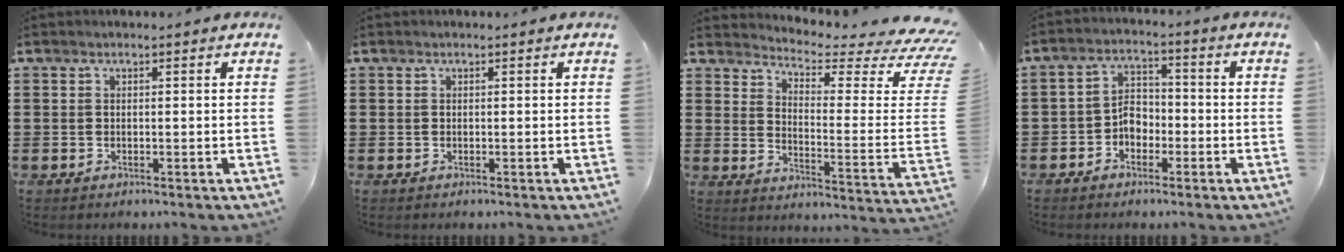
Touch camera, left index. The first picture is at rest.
{"total": 0.0}
{"total": 3.8, "force": [3.3, 0.2, 2.0], "torque": [-0.052, -0.045, 0.049]}
{"total": 4.0, "force": [-1.8, 2.8, 2.1], "torque": [-0.045, 0.011, -0.038]}